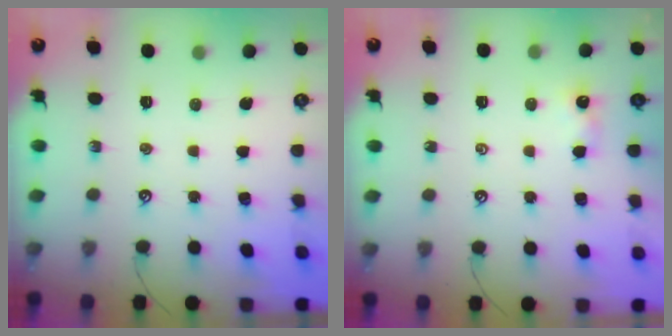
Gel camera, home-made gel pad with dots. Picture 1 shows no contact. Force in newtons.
{"total": 2.4, "press": 2.4, "slide": 0.4}